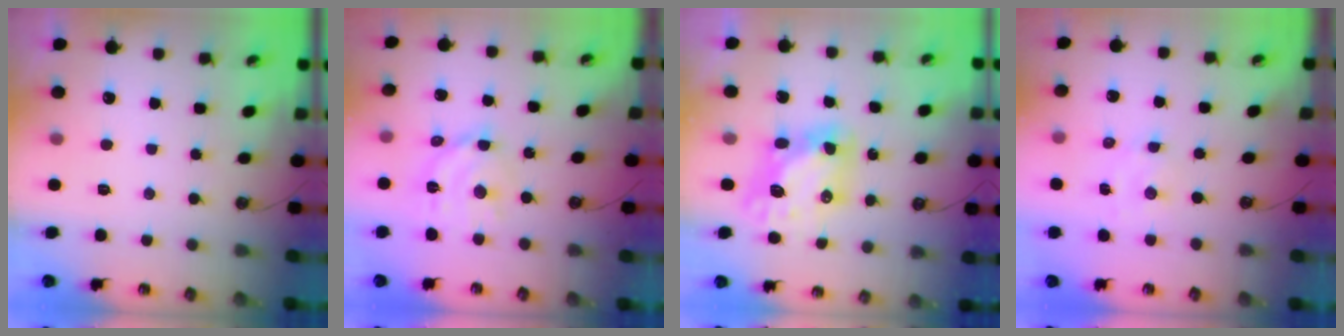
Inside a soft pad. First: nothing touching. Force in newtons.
{"total": 11.7, "press": 11.7, "slide": 0.9}
{"total": 8.3, "press": 8.2, "slide": 1.2}
{"total": 2.3, "press": 2.3, "slide": 0.3}